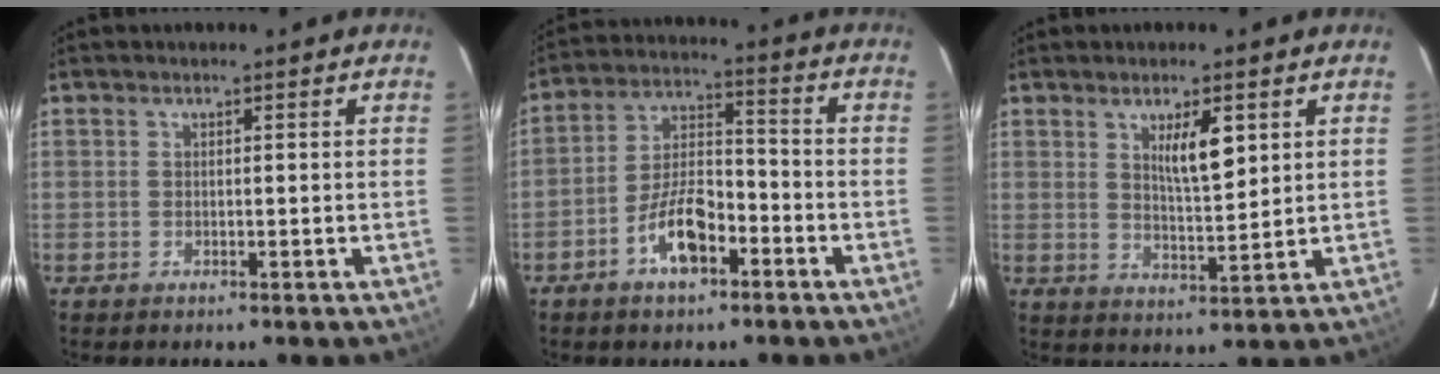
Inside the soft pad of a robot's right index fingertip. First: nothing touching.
{"total": 9.6, "force": [-4.8, 3.9, 7.3], "torque": [-0.148, 0.015, -0.088]}
{"total": 6.4, "force": [2.5, 1.7, 5.6], "torque": [-0.097, -0.004, 0.048]}